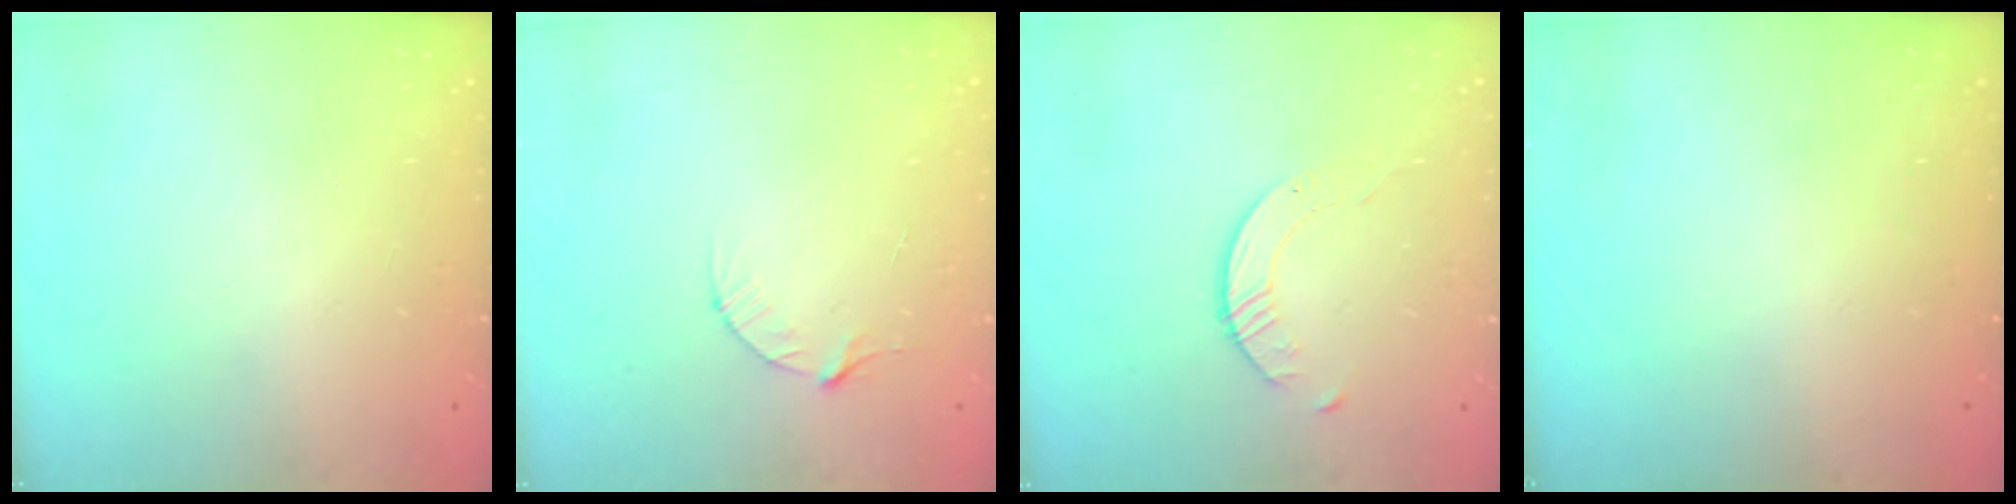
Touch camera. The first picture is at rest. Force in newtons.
{"total": 4.1, "press": 4.1, "slide": 0.4}
{"total": 2.8, "press": 2.8, "slide": 0.3}
{"total": 0.0}